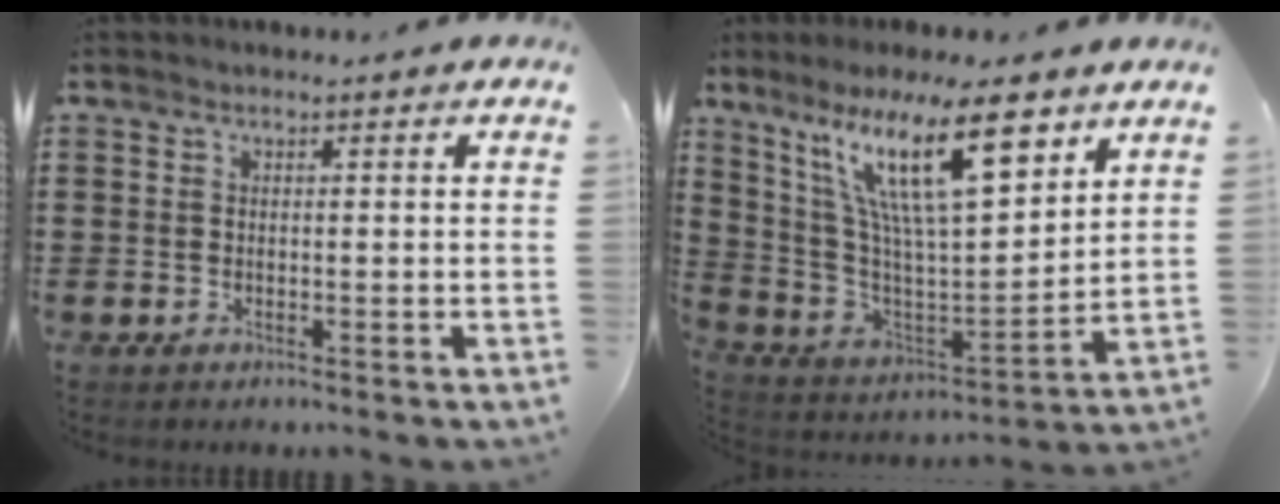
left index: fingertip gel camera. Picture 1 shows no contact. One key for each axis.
{"total": 17.0, "fx": 9.5, "fy": 4.3, "fz": 13.5, "tx": -0.275, "ty": -0.035, "tz": 0.155}